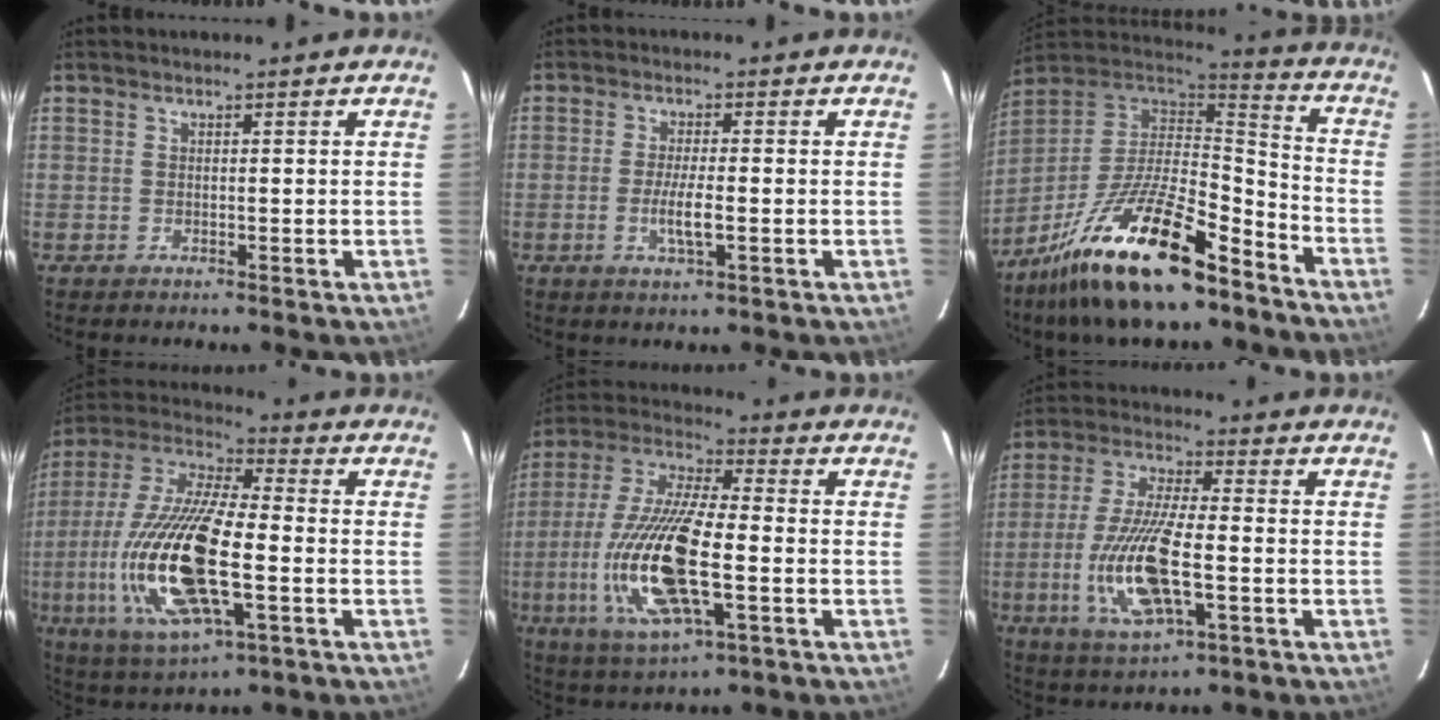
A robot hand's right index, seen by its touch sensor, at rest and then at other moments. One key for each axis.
{"total": 4.5, "fx": -1.2, "fy": 0.5, "fz": 4.3, "tx": -0.083, "ty": -0.007, "tz": -0.023}
{"total": 22.7, "fx": -14.9, "fy": 6.8, "fz": 15.8, "tx": -0.305, "ty": -0.020, "tz": -0.256}
{"total": 22.4, "fx": -4.8, "fy": 7.6, "fz": 20.5, "tx": -0.426, "ty": -0.019, "tz": -0.093}
{"total": 19.9, "fx": -4.6, "fy": 6.4, "fz": 18.3, "tx": -0.385, "ty": -0.015, "tz": -0.090}
{"total": 15.3, "fx": -3.9, "fy": 4.9, "fz": 14.0, "tx": -0.294, "ty": -0.012, "tz": -0.073}